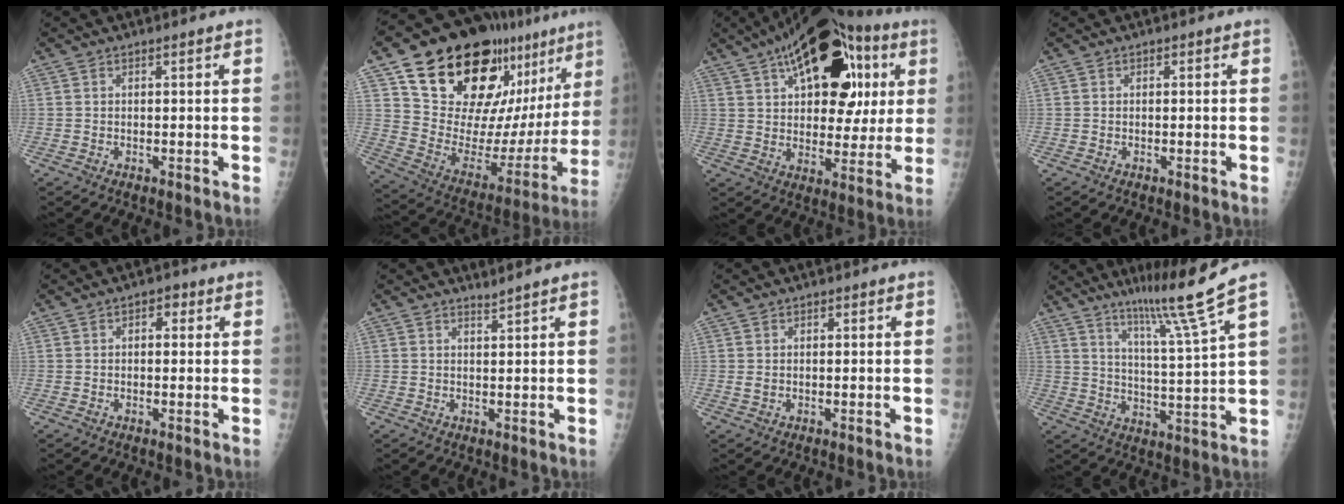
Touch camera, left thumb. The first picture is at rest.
{"total": 29.2, "force": [18.6, 13.0, 18.3], "torque": [-0.239, -0.071, 0.292]}
{"total": 25.2, "force": [9.5, 13.0, 19.4], "torque": [-0.259, 0.019, 0.138]}
{"total": 0.0}
{"total": 2.8, "force": [0.9, 1.9, 1.9], "torque": [-0.008, 0.003, 0.008]}
{"total": 1.3, "force": [1.2, -0.5, 0.1], "torque": [-0.002, -0.018, 0.022]}
{"total": 1.6, "force": [0.2, 1.2, 0.9], "torque": [-0.013, -0.001, 0.007]}
{"total": 11.5, "force": [8.3, -2.2, 7.7], "torque": [-0.123, -0.071, 0.144]}